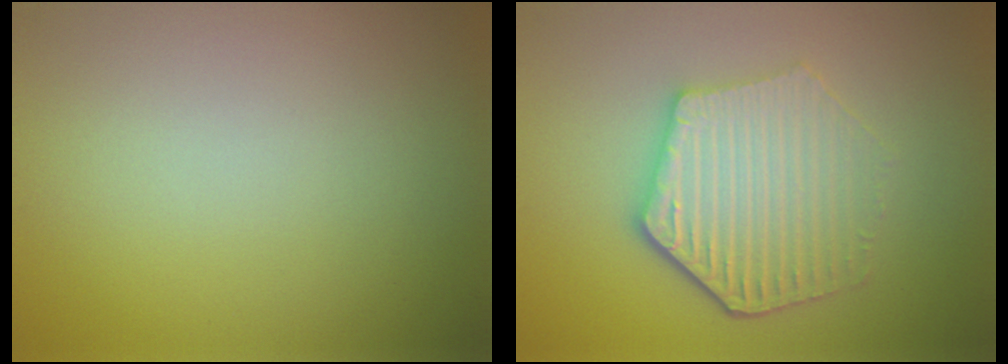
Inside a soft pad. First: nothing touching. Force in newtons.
{"total": 5.7, "press": 4.4, "slide": 3.6}